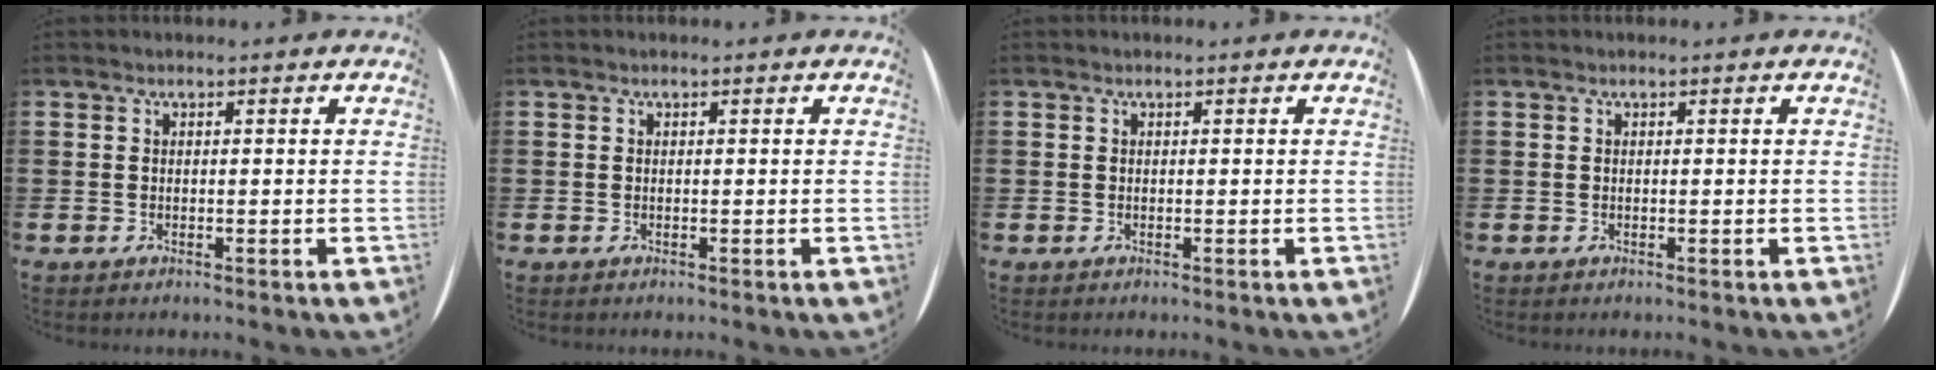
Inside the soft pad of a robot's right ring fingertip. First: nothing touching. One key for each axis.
{"total": 0.0}
{"total": 0.0}
{"total": 0.0}